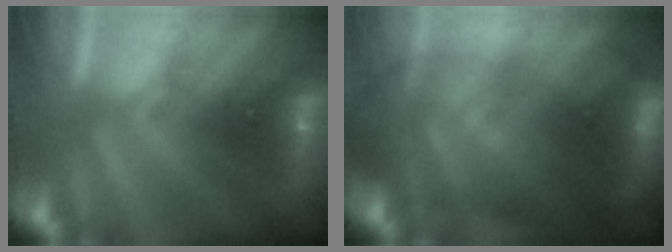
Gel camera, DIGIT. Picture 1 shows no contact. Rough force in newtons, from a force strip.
{"total": 9.6}